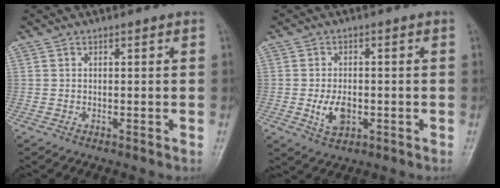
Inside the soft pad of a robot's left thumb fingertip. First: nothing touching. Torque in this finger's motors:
{"motor_torque": [0.12, 0.28, 0.27, -0.18, 0.07]}